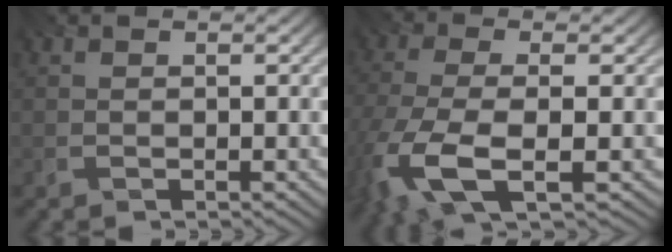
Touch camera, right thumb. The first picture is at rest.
{"total": 9.5, "force": [-4.4, 3.3, 7.7], "torque": [-0.192, -0.024, -0.092]}